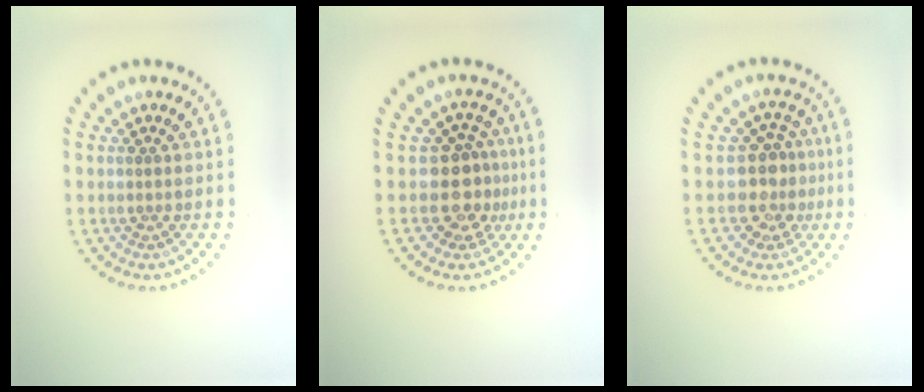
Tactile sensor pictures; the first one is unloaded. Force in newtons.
{"total": 3.4, "press": 2.8, "slide": 2.0}
{"total": 3.0, "press": 2.4, "slide": 1.8}